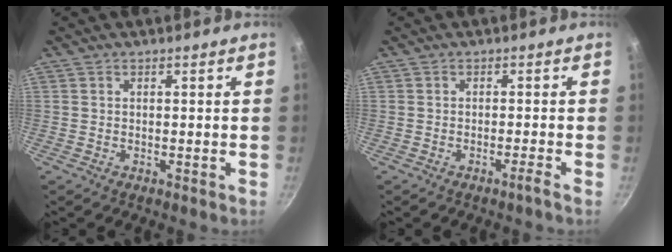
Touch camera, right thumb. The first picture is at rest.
{"total": 1.4, "force": [-1.0, -0.4, 0.9], "torque": [-0.024, 0.010, -0.016]}